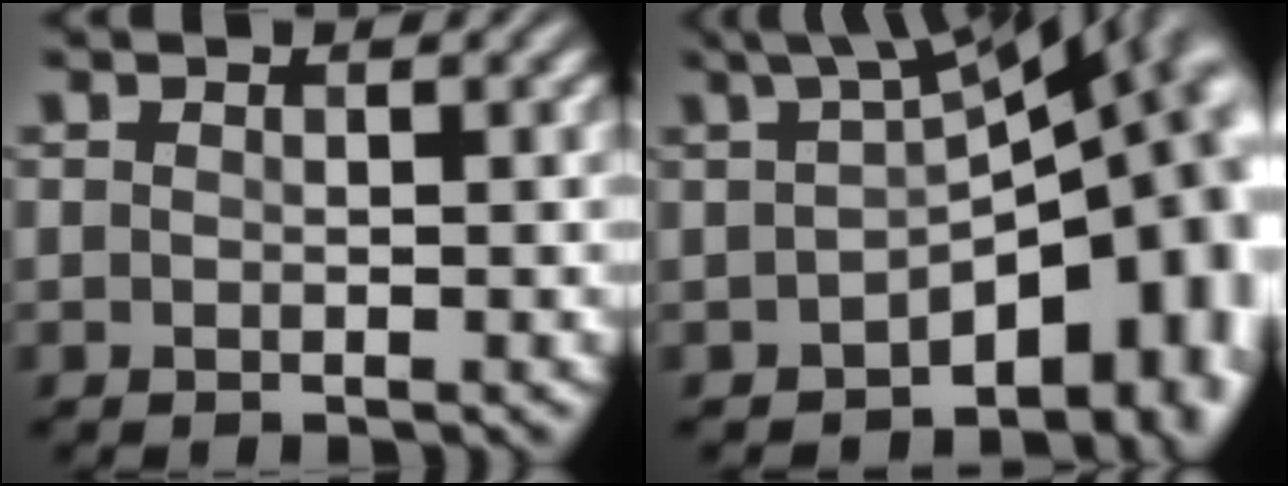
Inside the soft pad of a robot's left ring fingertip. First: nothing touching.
{"total": 15.3, "force": [-2.5, 8.2, 12.7], "torque": [-0.140, -0.012, -0.016]}